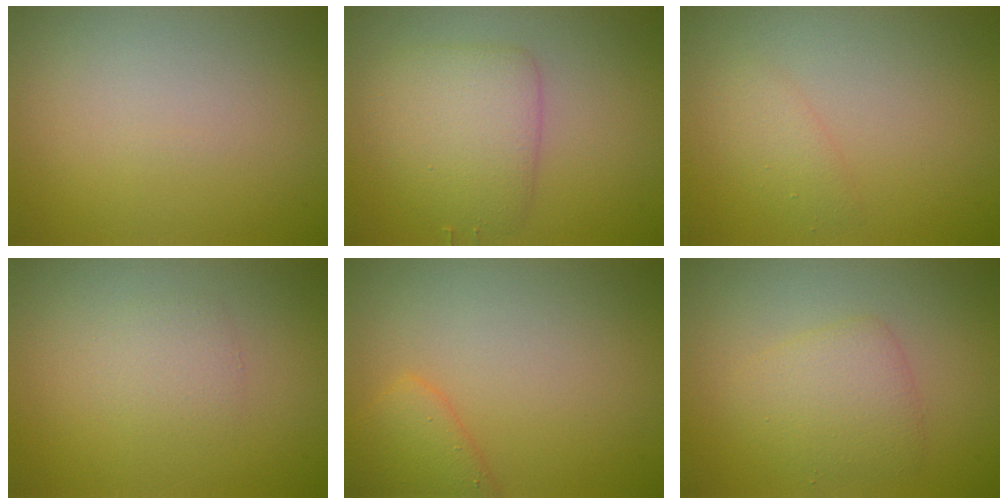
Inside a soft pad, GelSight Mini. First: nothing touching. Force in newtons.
{"total": 4.3, "press": 4.3, "slide": 0.0}
{"total": 1.3, "press": 1.3, "slide": 0.1}
{"total": 1.4, "press": 1.4, "slide": 0.1}
{"total": 2.7, "press": 2.7, "slide": 0.2}
{"total": 2.9, "press": 2.9, "slide": 0.1}